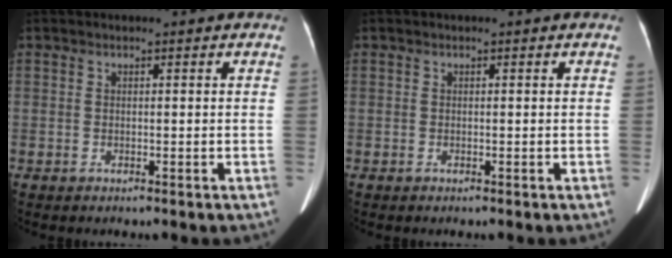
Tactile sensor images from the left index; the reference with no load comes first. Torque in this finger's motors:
{"motor_torque": [-0.01, -0.02, 0.00, 0.00]}